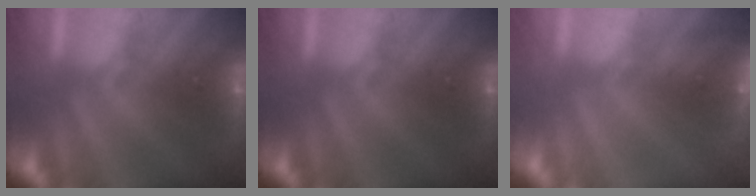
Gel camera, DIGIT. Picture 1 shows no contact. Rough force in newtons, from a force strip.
{"total": 0.0}
{"total": 2.6}